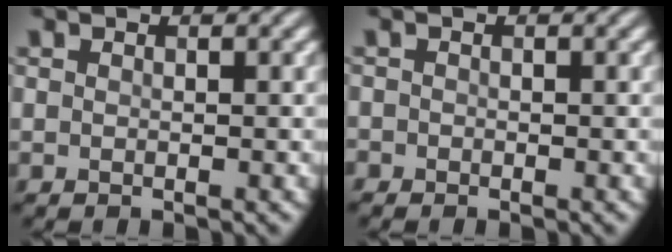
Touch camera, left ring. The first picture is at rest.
{"total": 0.6, "force": [-0.5, 0.4, 0.0], "torque": [0.004, -0.003, -0.010]}